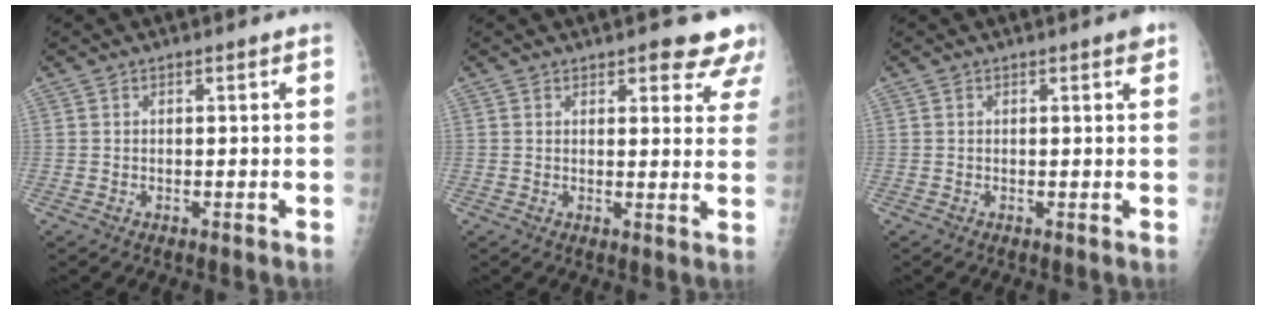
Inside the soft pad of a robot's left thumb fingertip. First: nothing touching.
{"total": 9.2, "force": [7.2, 3.4, 4.5], "torque": [-0.009, -0.033, 0.071]}
{"total": 1.7, "force": [1.1, 0.3, 1.3], "torque": [-0.016, -0.004, 0.012]}